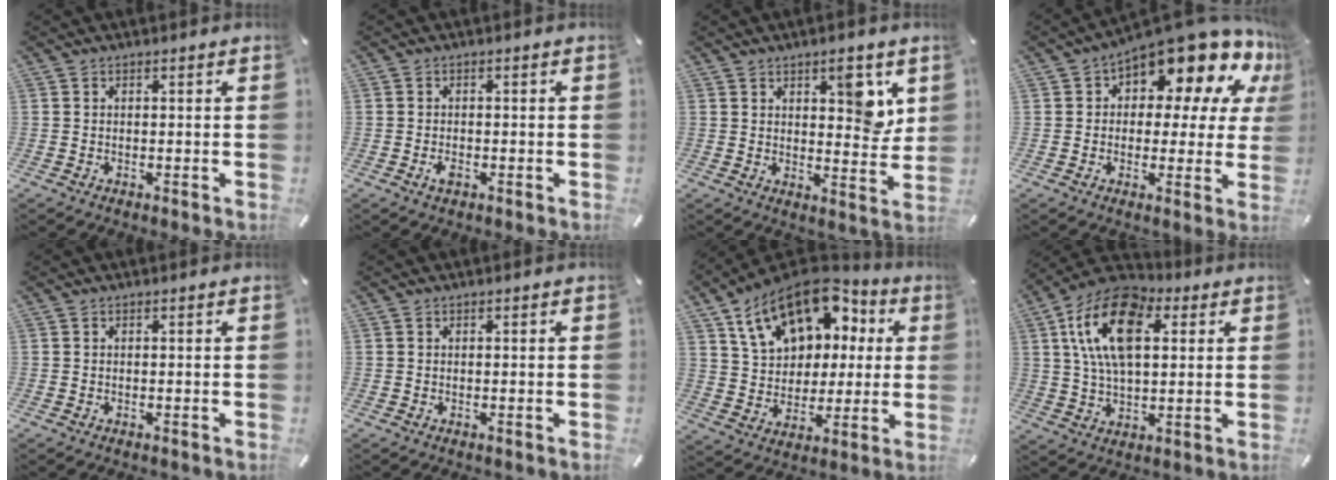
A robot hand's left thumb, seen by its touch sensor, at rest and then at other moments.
{"total": 2.0, "force": [-0.9, 1.1, 1.3], "torque": [-0.031, 0.002, -0.019]}
{"total": 8.5, "force": [3.8, 4.1, 6.4], "torque": [-0.060, -0.025, 0.055]}
{"total": 15.9, "force": [11.0, 6.6, 9.3], "torque": [-0.129, -0.099, 0.184]}
{"total": 0.0}
{"total": 0.0}
{"total": 17.7, "force": [8.6, 12.4, 9.2], "torque": [-0.171, -0.036, 0.159]}
{"total": 17.5, "force": [6.0, 10.0, 13.0], "torque": [-0.259, 0.001, 0.102]}